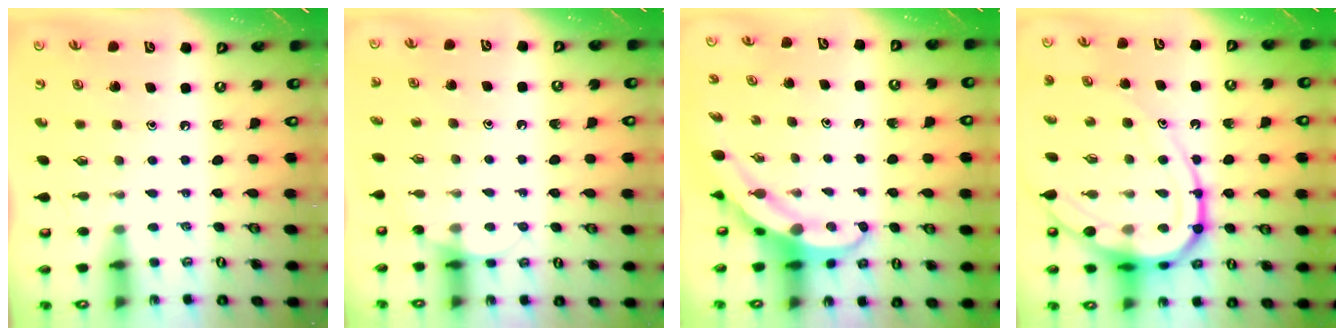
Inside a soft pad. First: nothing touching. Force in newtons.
{"total": 3.5, "press": 3.5, "slide": 0.3}
{"total": 5.4, "press": 5.4, "slide": 0.8}
{"total": 18.4, "press": 18.4, "slide": 1.8}